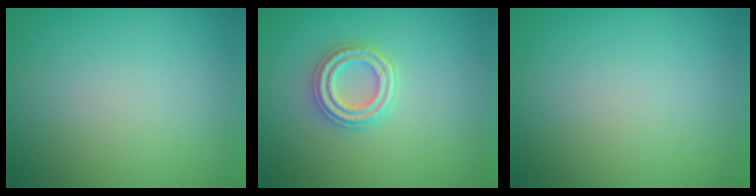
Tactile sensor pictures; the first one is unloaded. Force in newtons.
{"total": 2.7, "press": 2.5, "slide": 0.9}
{"total": 0.0}